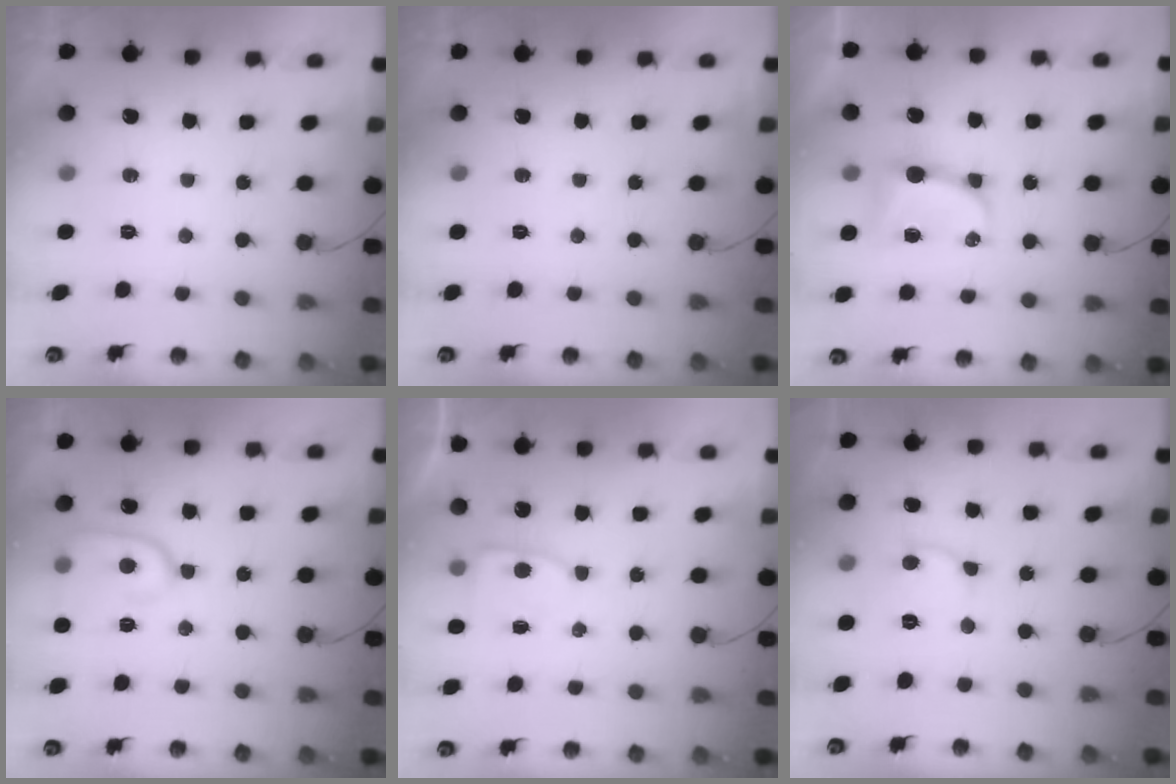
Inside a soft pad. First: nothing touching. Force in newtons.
{"total": 0.0}
{"total": 8.2, "press": 8.1, "slide": 0.9}
{"total": 11.0, "press": 10.9, "slide": 1.2}
{"total": 4.5, "press": 4.4, "slide": 0.3}
{"total": 7.4, "press": 7.4, "slide": 0.9}